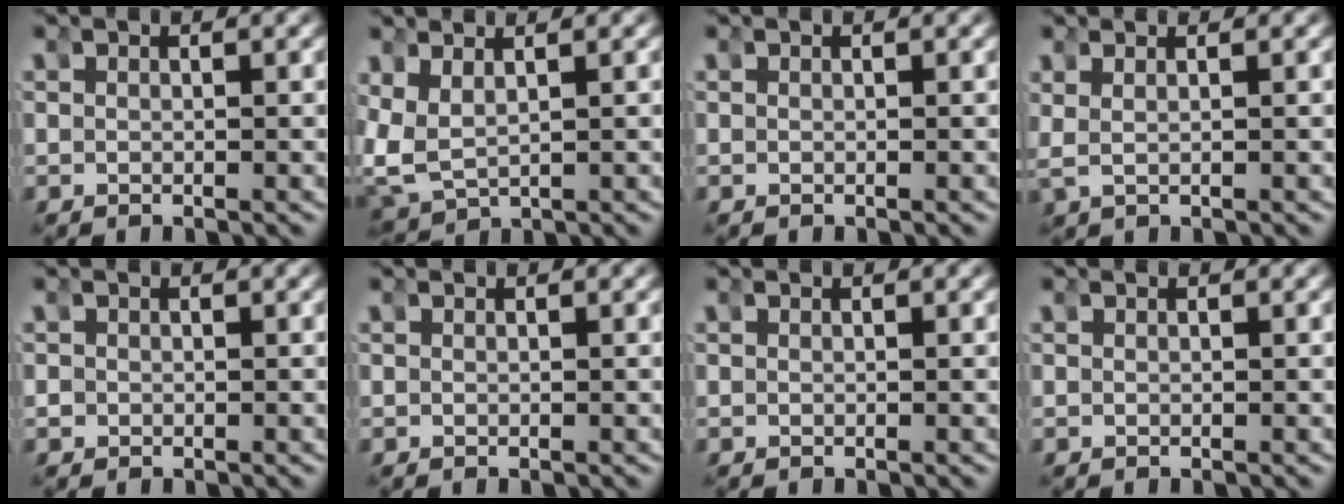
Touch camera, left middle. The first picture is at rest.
{"total": 7.0, "force": [0.3, 6.3, 3.1], "torque": [-0.128, -0.034, 0.014]}
{"total": 0.0}
{"total": 2.2, "force": [0.6, 1.6, 1.4], "torque": [-0.039, 0.002, 0.008]}
{"total": 1.0, "force": [-0.2, 1.0, 0.1], "torque": [-0.012, -0.002, -0.003]}
{"total": 0.0}
{"total": 0.0}
{"total": 0.0}